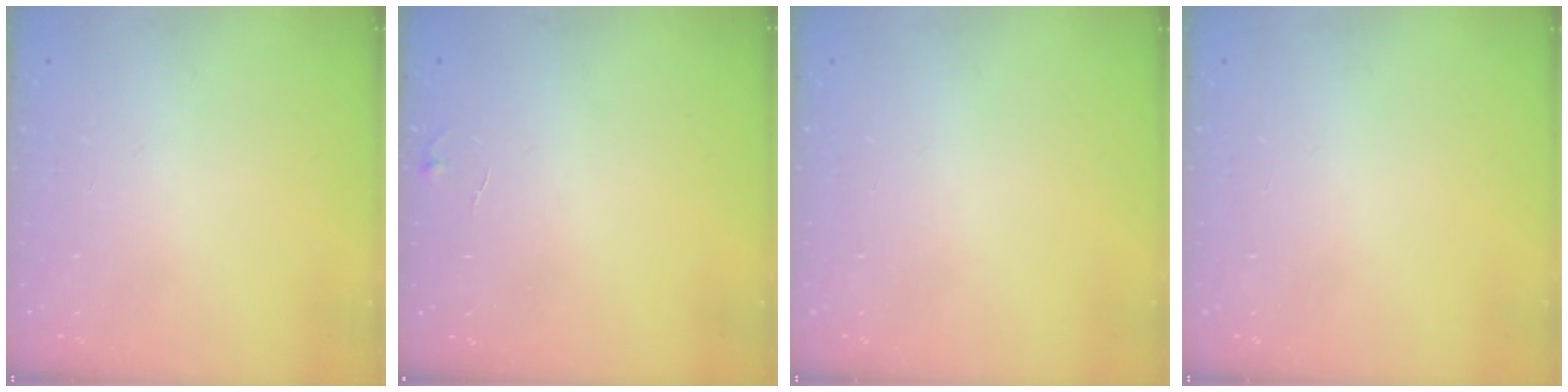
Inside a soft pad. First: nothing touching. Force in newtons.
{"total": 5.0, "press": 5.0, "slide": 0.4}
{"total": 0.0}
{"total": 0.0}